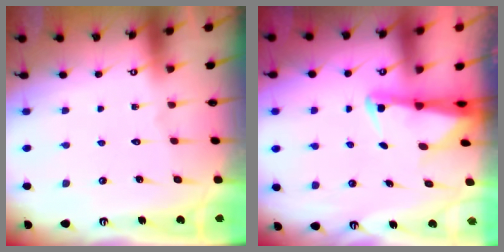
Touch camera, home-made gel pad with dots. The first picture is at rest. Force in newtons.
{"total": 2.4, "press": 2.4, "slide": 0.5}